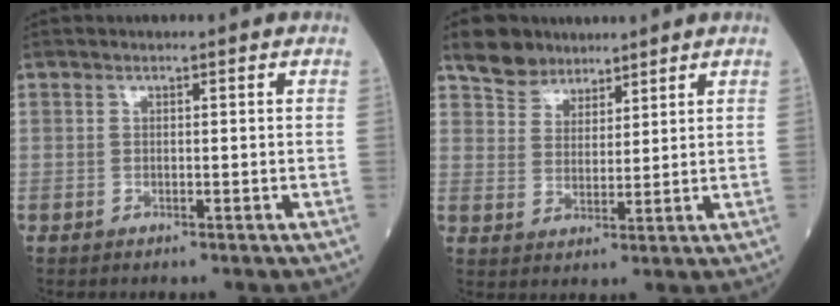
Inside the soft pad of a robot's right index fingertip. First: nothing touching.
{"total": 5.8, "force": [4.6, 3.3, 0.8], "torque": [-0.019, 0.017, 0.086]}